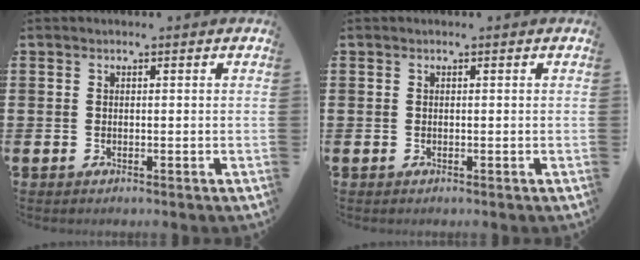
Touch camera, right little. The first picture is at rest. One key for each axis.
{"total": 0.0}